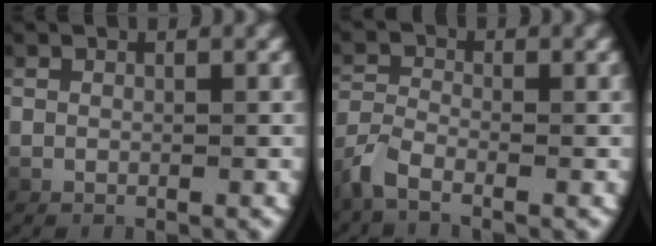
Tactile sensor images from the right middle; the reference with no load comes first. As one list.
[{"total": 2.3, "force": [-1.7, 0.8, 1.3], "torque": [-0.041, -0.005, -0.031]}]